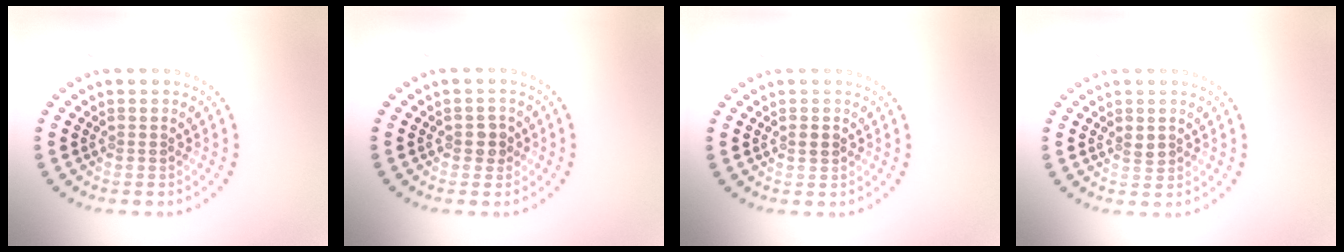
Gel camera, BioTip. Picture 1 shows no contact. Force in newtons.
{"total": 1.3, "press": 1.3, "slide": 0.3}
{"total": 1.2, "press": 1.2, "slide": 0.1}
{"total": 1.1, "press": 1.0, "slide": 0.2}